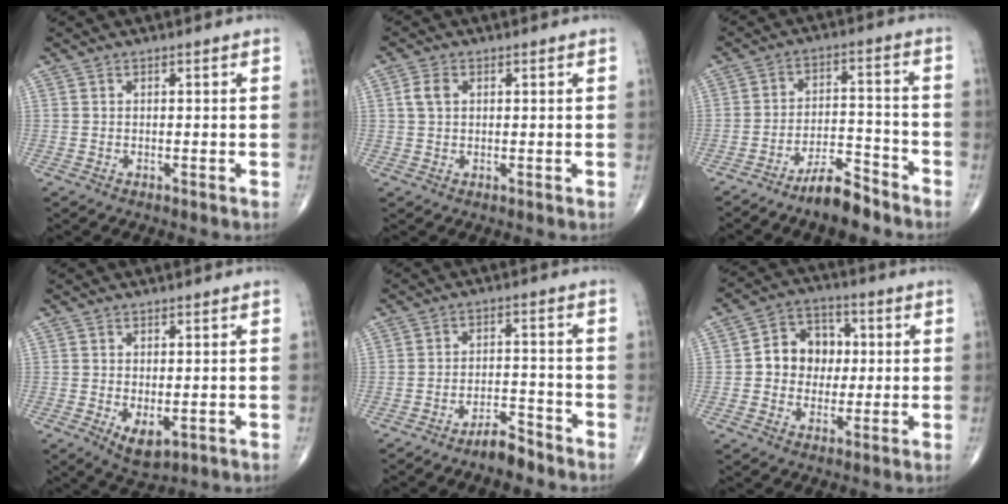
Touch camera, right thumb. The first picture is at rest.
{"total": 3.0, "force": [0.8, 2.1, 2.1], "torque": [-0.045, 0.006, 0.014]}
{"total": 8.2, "force": [-6.7, 2.3, 4.1], "torque": [-0.065, 0.056, -0.119]}
{"total": 4.5, "force": [-1.0, 2.3, 3.8], "torque": [-0.056, -0.012, -0.005]}
{"total": 4.7, "force": [-4.0, 1.3, 2.1], "torque": [-0.030, 0.032, -0.073]}
{"total": 9.9, "force": [0.6, 8.2, 5.5], "torque": [-0.042, 0.018, 0.000]}